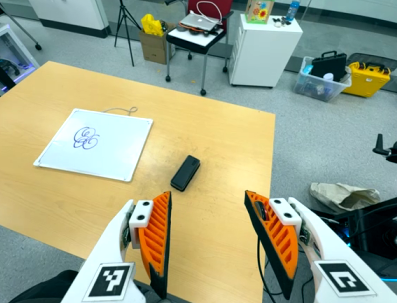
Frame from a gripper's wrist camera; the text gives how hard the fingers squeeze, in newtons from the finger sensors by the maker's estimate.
{"total": 0.0}